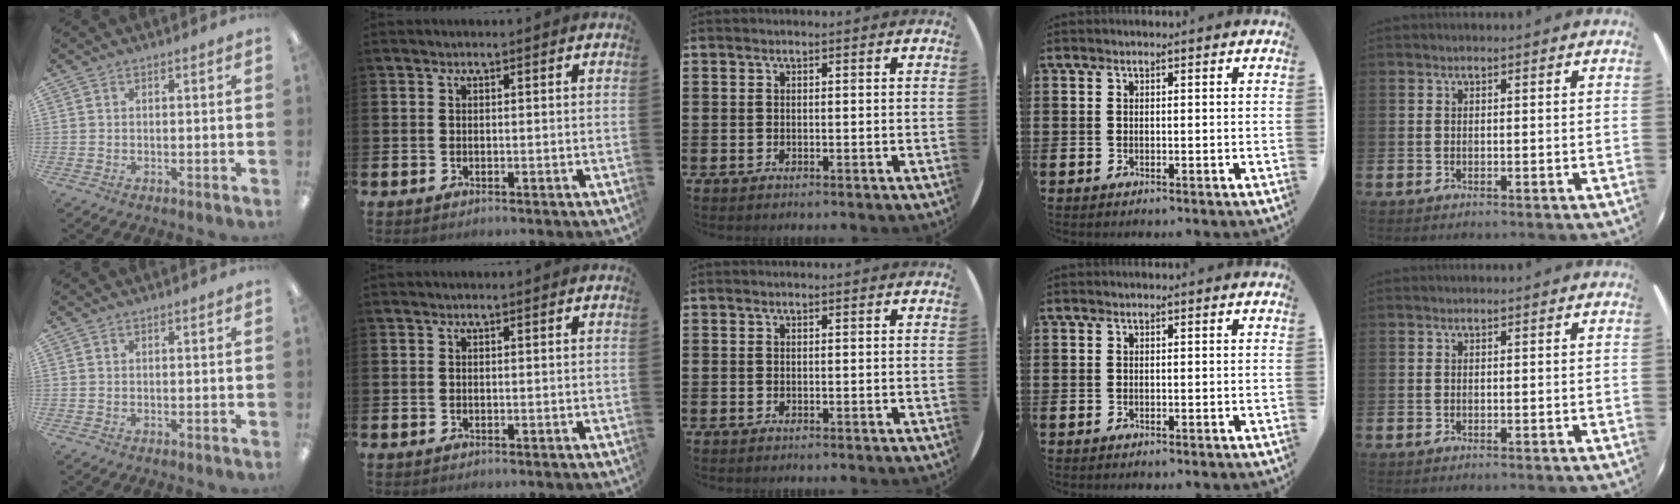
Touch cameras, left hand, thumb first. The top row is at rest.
{}